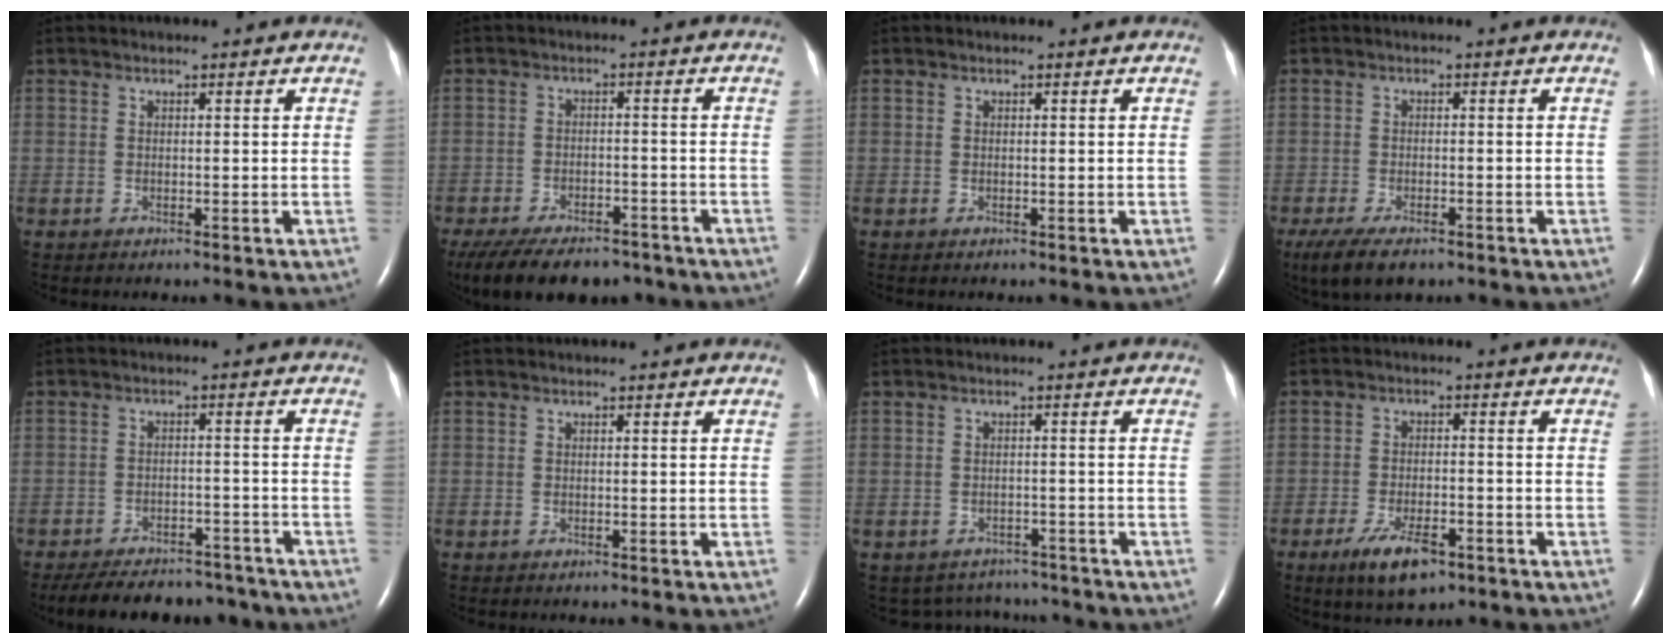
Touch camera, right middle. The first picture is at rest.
{"total": 15.2, "force": [-11.9, 6.5, 7.0], "torque": [-0.163, -0.017, -0.169]}
{"total": 0.0}
{"total": 6.7, "force": [-4.6, 2.2, 4.2], "torque": [-0.078, -0.015, -0.073]}
{"total": 13.8, "force": [-11.9, 5.4, 4.5], "torque": [-0.090, 0.002, -0.157]}
{"total": 0.0}
{"total": 5.7, "force": [-5.3, 2.2, -0.2], "torque": [0.000, 0.015, -0.064]}
{"total": 6.9, "force": [-4.2, 2.4, 5.0], "torque": [-0.097, -0.008, -0.067]}